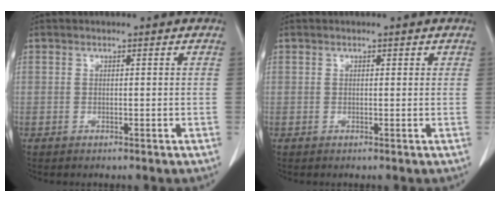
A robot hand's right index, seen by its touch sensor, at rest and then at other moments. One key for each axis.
{"total": 0.6, "fx": 0.4, "fy": 0.3, "fz": 0.3, "tx": -0.003, "ty": -0.001, "tz": 0.003}